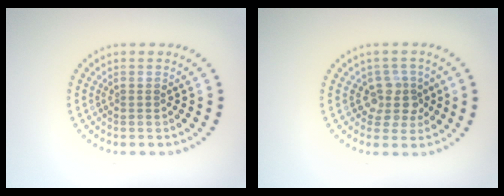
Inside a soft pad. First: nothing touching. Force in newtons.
{"total": 3.0, "press": 2.5, "slide": 1.7}